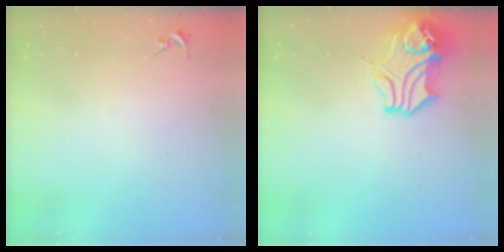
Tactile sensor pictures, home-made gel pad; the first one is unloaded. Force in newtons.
{"total": 13.8, "press": 13.7, "slide": 2.0}